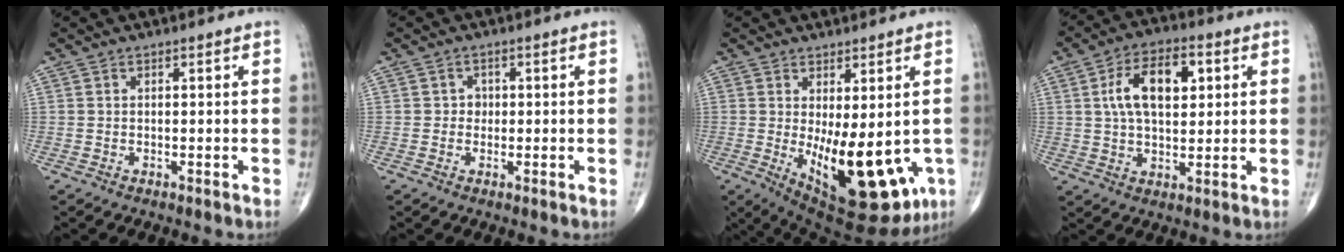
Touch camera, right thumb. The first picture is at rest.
{"total": 1.5, "force": [0.0, 1.4, 0.6], "torque": [0.002, 0.004, -0.003]}
{"total": 17.5, "force": [-3.4, 7.2, 15.6], "torque": [-0.210, -0.028, -0.021]}
{"total": 12.2, "force": [3.1, 6.5, 9.9], "torque": [-0.157, 0.007, 0.049]}